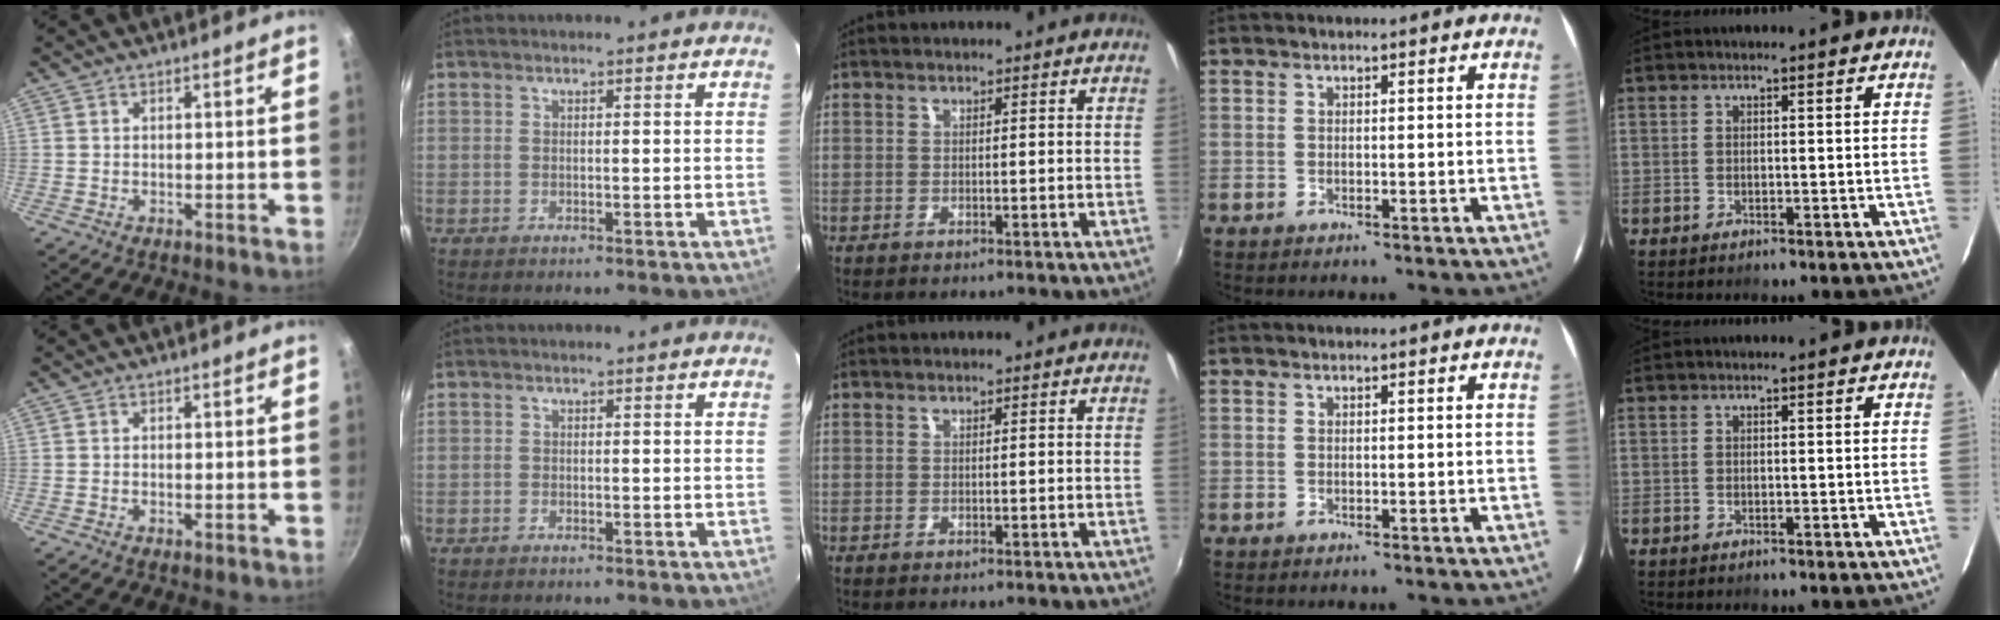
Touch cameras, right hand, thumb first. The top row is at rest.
{"thumb": {"total": 0.7, "force": [-0.2, 0.3, 0.6], "torque": [-0.010, 0.001, -0.005]}, "index": {"total": 0.6, "force": [-0.5, 0.3, 0.0], "torque": [-0.002, 0.000, -0.008]}}